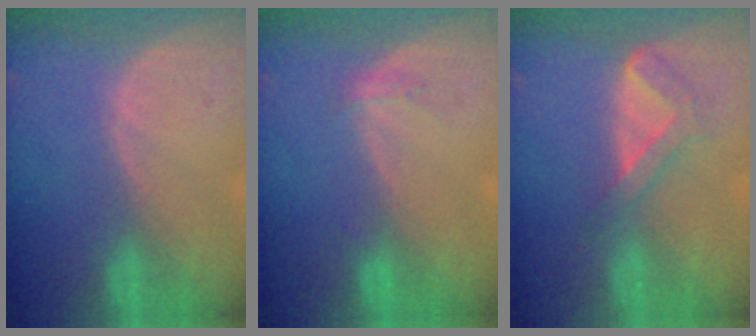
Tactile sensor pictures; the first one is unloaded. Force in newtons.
{"total": 1.5, "press": 1.4, "slide": 0.3}
{"total": 4.8, "press": 4.3, "slide": 2.1}